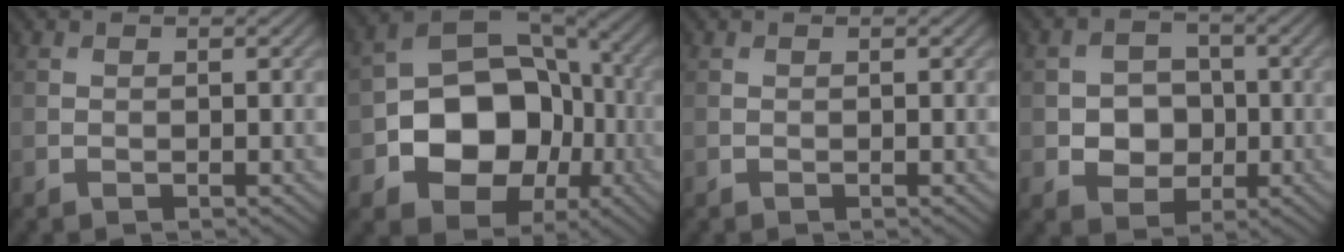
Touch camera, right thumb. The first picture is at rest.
{"total": 13.6, "force": [-3.5, 10.1, 8.3], "torque": [-0.150, -0.023, -0.071]}
{"total": 0.0}
{"total": 4.8, "force": [-0.7, 4.1, 2.4], "torque": [-0.045, 0.002, -0.022]}